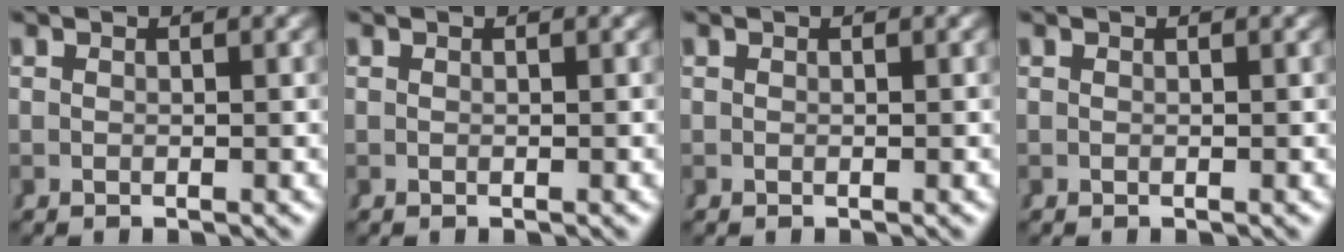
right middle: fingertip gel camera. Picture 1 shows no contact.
{"total": 0.0}
{"total": 0.0}
{"total": 0.0}